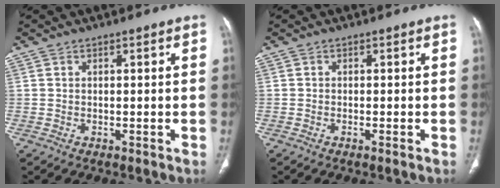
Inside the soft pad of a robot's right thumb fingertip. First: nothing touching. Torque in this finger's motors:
{"motor_torque": [-0.63, 0.11, -0.41, -0.11, -0.02]}